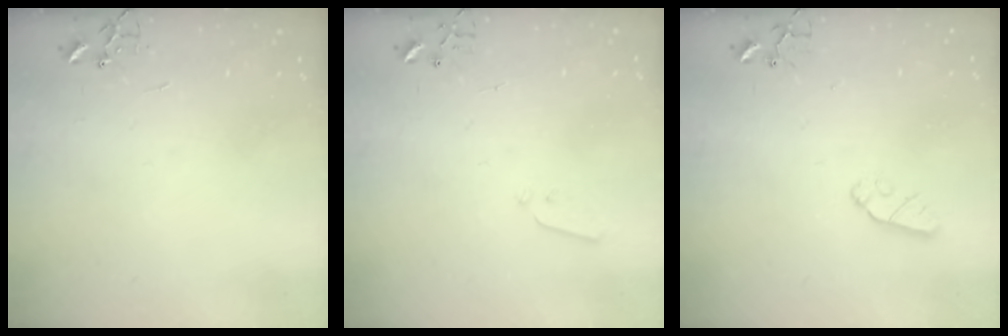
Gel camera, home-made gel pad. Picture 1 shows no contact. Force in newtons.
{"total": 3.0, "press": 2.9, "slide": 0.7}
{"total": 6.6, "press": 6.6, "slide": 0.2}